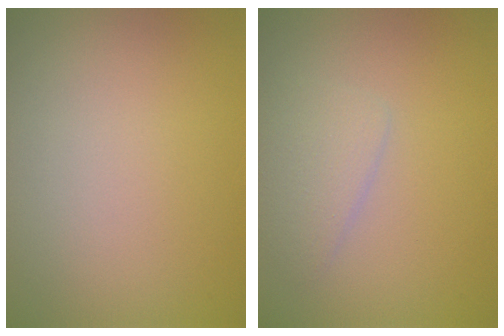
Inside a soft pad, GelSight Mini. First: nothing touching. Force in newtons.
{"total": 2.3, "press": 2.3, "slide": 0.0}